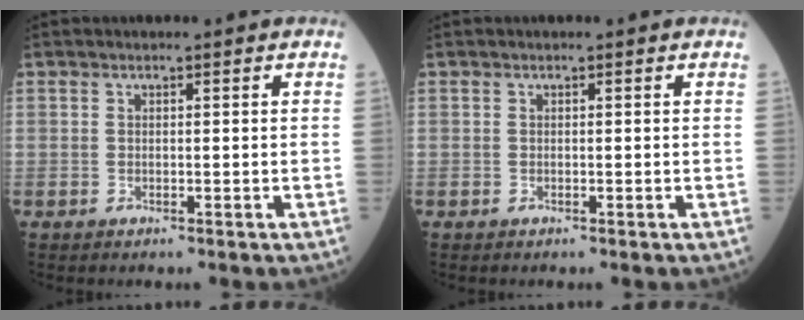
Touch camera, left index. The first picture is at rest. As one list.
[{"total": 0.0}]